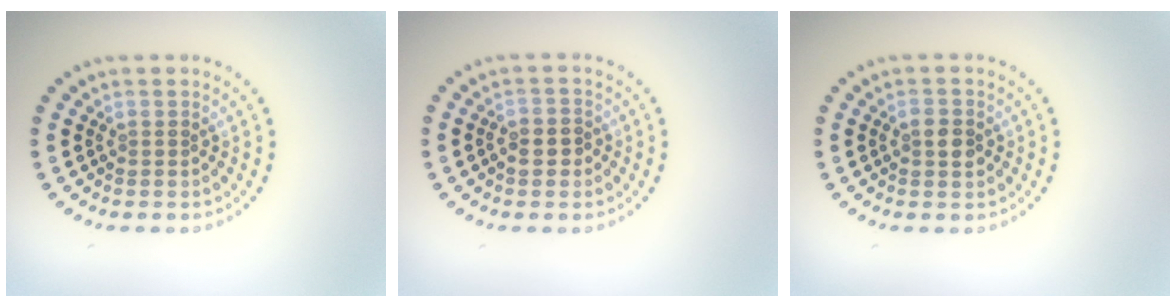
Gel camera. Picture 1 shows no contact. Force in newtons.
{"total": 1.5, "press": 1.5, "slide": 0.4}
{"total": 2.2, "press": 2.2, "slide": 0.1}